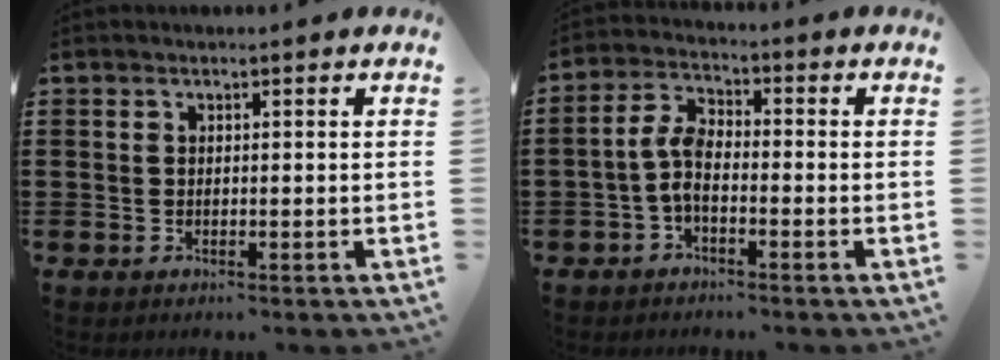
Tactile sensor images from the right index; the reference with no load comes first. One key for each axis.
{"total": 4.8, "fx": -1.6, "fy": 2.0, "fz": 4.0, "tx": -0.103, "ty": -0.004, "tz": -0.036}